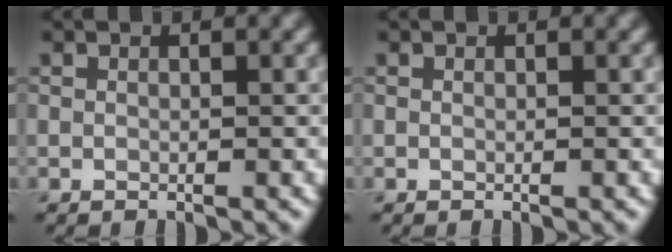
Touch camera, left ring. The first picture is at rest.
{"total": 0.0}